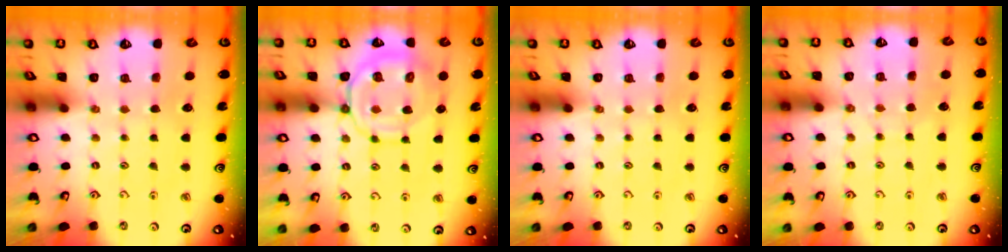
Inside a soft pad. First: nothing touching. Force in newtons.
{"total": 11.5, "press": 11.4, "slide": 1.5}
{"total": 0.0}
{"total": 2.8, "press": 2.7, "slide": 0.5}